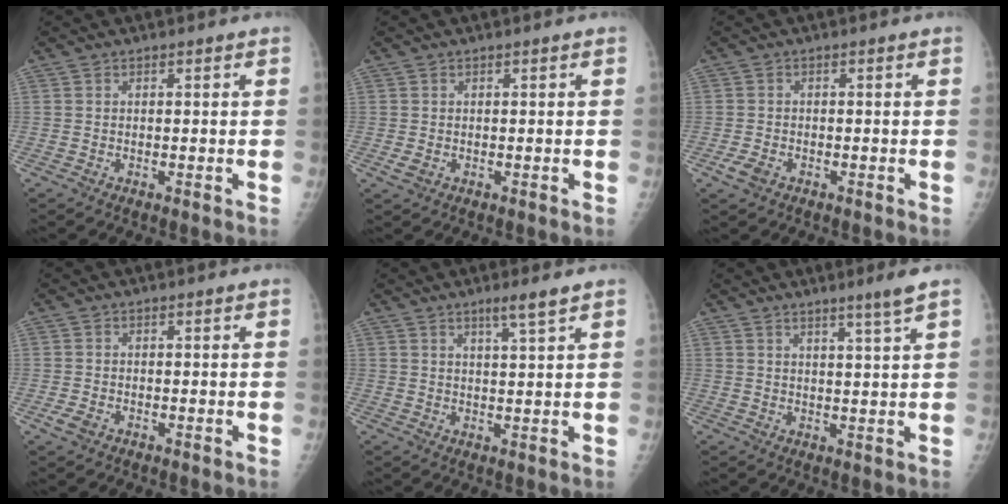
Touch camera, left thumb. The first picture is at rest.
{"total": 1.6, "force": [-0.2, 1.3, 0.9], "torque": [-0.016, -0.002, 0.000]}
{"total": 2.6, "force": [-1.3, 1.7, 1.5], "torque": [-0.030, 0.000, -0.023]}
{"total": 2.1, "force": [-0.9, 1.4, 1.2], "torque": [-0.023, -0.001, -0.017]}
{"total": 3.7, "force": [2.5, -0.1, 2.7], "torque": [-0.048, -0.020, 0.046]}
{"total": 4.1, "force": [2.8, -0.9, 2.8], "torque": [-0.045, -0.023, 0.049]}